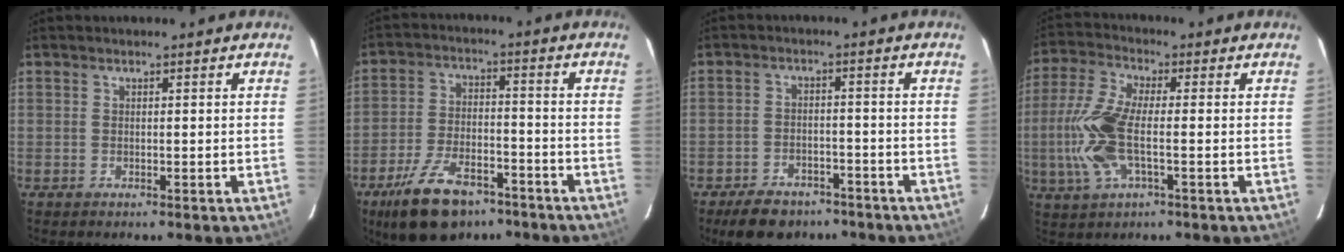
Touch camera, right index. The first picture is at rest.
{"total": 14.4, "force": [-9.7, 6.8, 8.2], "torque": [-0.177, -0.009, -0.161]}
{"total": 10.6, "force": [-8.1, 5.5, 4.0], "torque": [-0.098, 0.009, -0.113]}
{"total": 12.1, "force": [-2.0, 4.5, 11.0], "torque": [-0.250, 0.001, -0.043]}